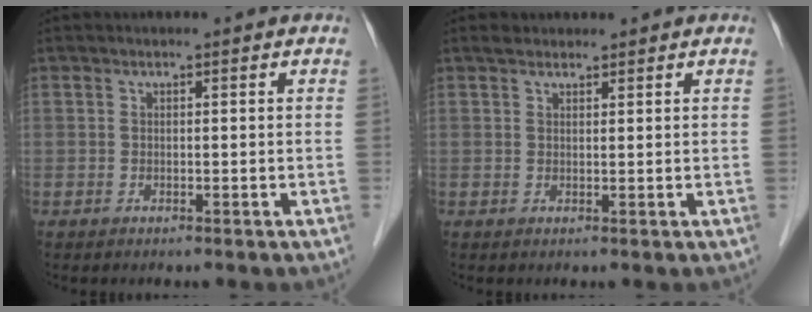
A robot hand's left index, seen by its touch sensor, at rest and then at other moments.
{"total": 1.3, "force": [1.1, 0.7, 0.2], "torque": [-0.008, 0.006, 0.018]}